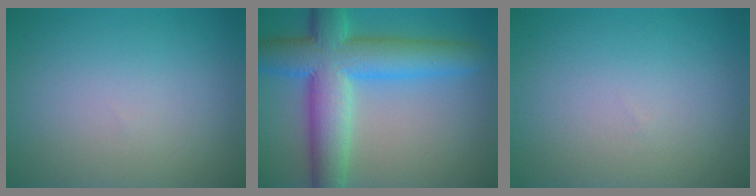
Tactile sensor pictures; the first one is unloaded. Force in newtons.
{"total": 9.8, "press": 9.8, "slide": 0.2}
{"total": 0.0}